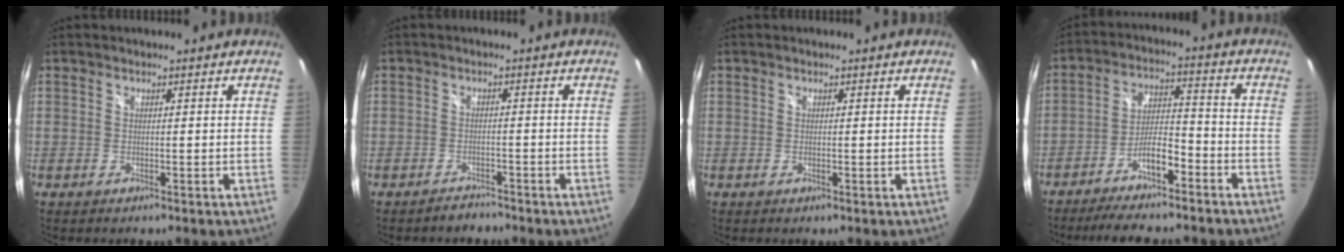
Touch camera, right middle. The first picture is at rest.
{"total": 2.3, "force": [-2.1, 0.7, 0.3], "torque": [-0.011, 0.002, -0.033]}
{"total": 0.0}
{"total": 12.4, "force": [-10.0, 2.9, 6.8], "torque": [-0.141, 0.022, -0.161]}